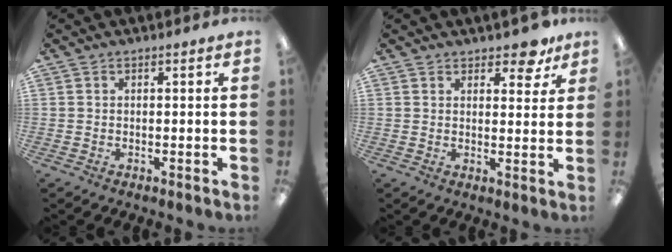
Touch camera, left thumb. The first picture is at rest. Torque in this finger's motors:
{"motor_torque": [0.13, 0.15, 0.05, -0.26, 0.00]}